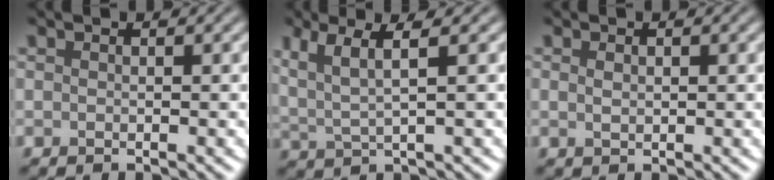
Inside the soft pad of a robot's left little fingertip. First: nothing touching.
{"total": 4.0, "force": [1.9, 0.8, 3.5], "torque": [-0.073, 0.000, 0.039]}
{"total": 0.9, "force": [0.3, 0.5, 0.8], "torque": [-0.017, 0.000, 0.006]}